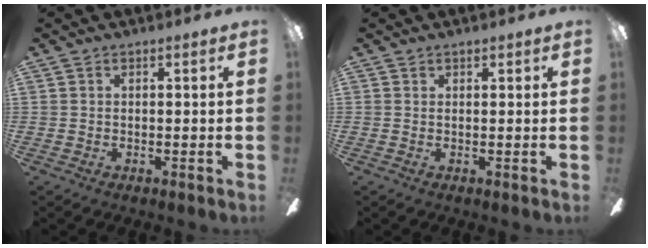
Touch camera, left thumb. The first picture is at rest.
{"total": 0.6, "force": [0.5, 0.2, 0.3], "torque": [-0.007, 0.002, 0.008]}